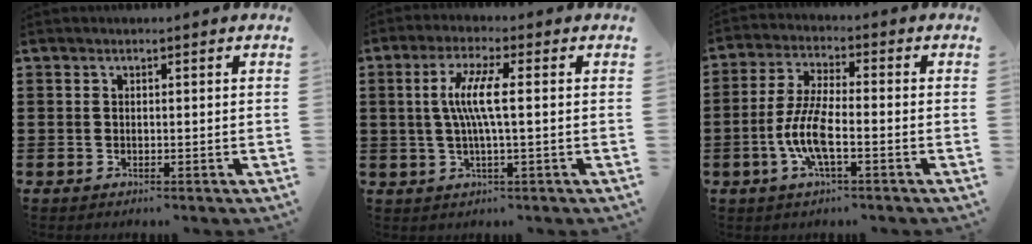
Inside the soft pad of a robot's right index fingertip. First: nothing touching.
{"total": 6.2, "force": [0.3, 0.5, 6.2], "torque": [-0.130, -0.009, -0.004]}
{"total": 7.7, "force": [-2.6, 2.1, 6.9], "torque": [-0.162, -0.013, -0.057]}